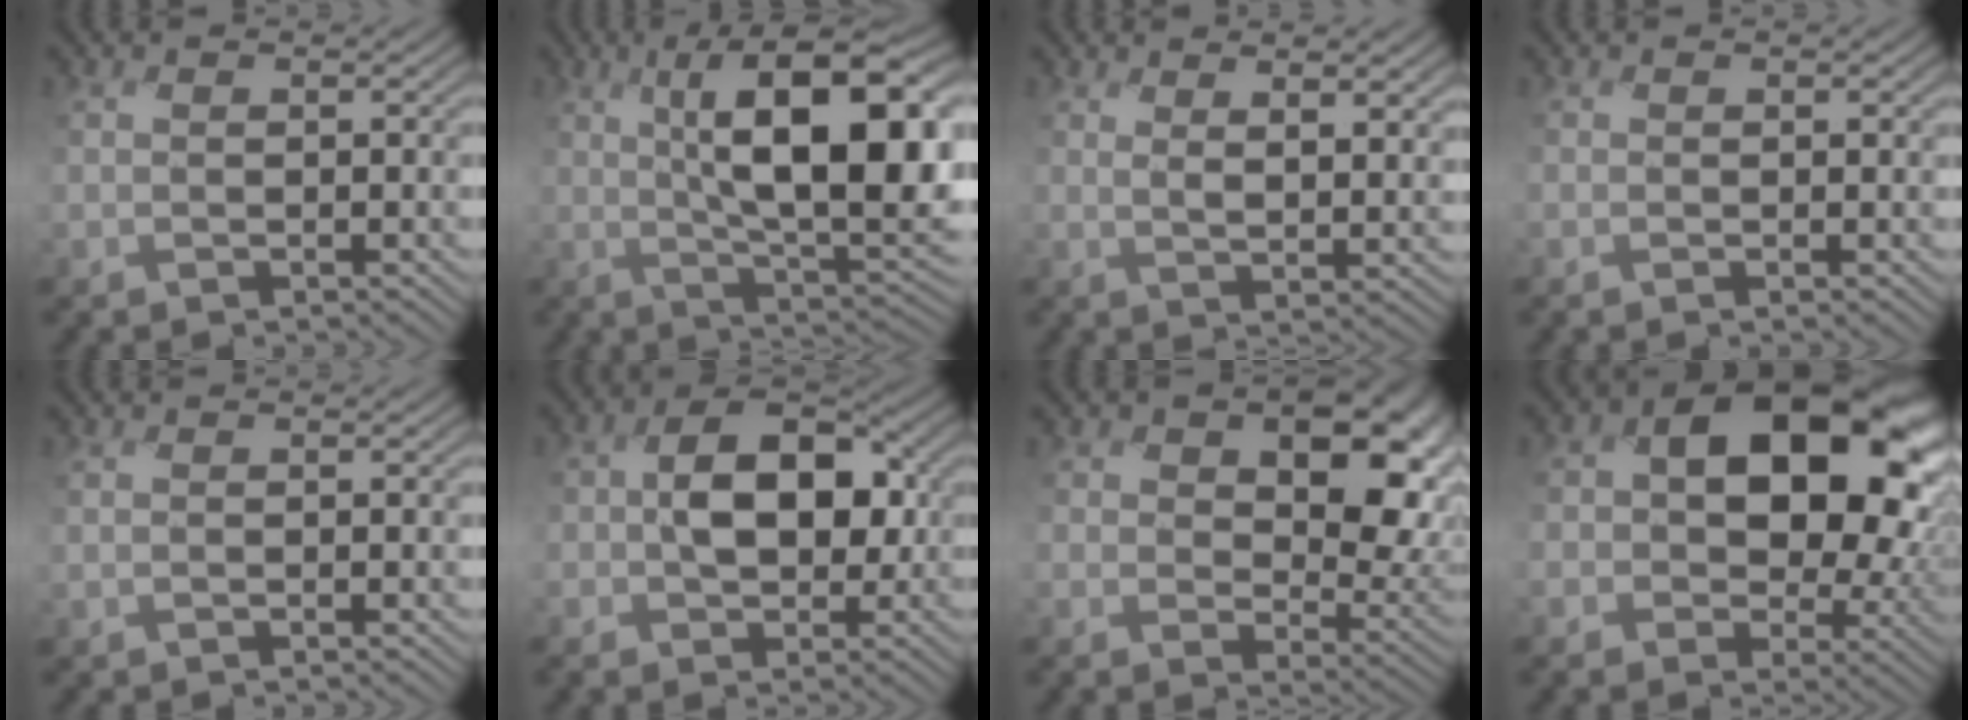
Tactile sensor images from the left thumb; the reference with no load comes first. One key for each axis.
{"total": 15.5, "fx": 3.3, "fy": 5.5, "fz": 14.1, "tx": -0.200, "ty": 0.014, "tz": 0.043}
{"total": 4.4, "fx": 2.9, "fy": 0.8, "fz": 3.2, "tx": -0.041, "ty": 0.004, "tz": 0.039}
{"total": 0.0}
{"total": 0.5, "fx": -0.1, "fy": 0.3, "fz": 0.4, "tx": -0.011, "ty": -0.001, "tz": -0.003}
{"total": 7.8, "fx": -0.3, "fy": 5.4, "fz": 5.6, "tx": -0.084, "ty": 0.009, "tz": -0.020}
{"total": 11.5, "fx": 3.5, "fy": 7.5, "fz": 8.0, "tx": -0.145, "ty": -0.010, "tz": 0.066}
{"total": 16.1, "fx": 2.8, "fy": 11.6, "fz": 10.9, "tx": -0.162, "ty": -0.018, "tz": 0.072}